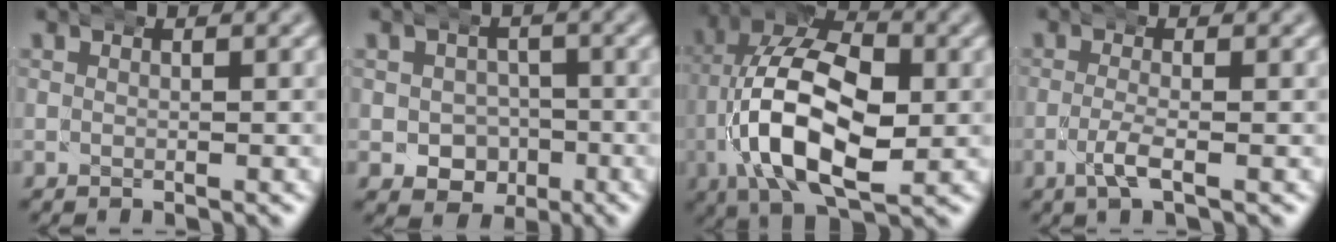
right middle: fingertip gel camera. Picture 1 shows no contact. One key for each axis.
{"total": 5.8, "fx": -2.3, "fy": 5.1, "fz": 1.5, "tx": -0.021, "ty": -0.029, "tz": -0.029}
{"total": 14.2, "fx": -1.0, "fy": 9.2, "fz": 10.7, "tx": -0.209, "ty": -0.026, "tz": -0.013}
{"total": 2.4, "fx": -1.4, "fy": 0.5, "fz": 1.9, "tx": -0.055, "ty": -0.011, "tz": -0.022}